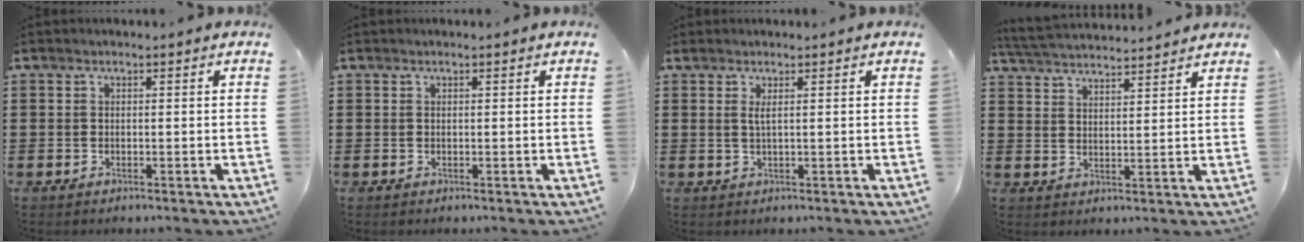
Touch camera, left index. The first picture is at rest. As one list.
[{"total": 0.0}, {"total": 1.5, "force": [0.5, 0.0, 1.4], "torque": [-0.036, -0.004, 0.006]}, {"total": 4.3, "force": [4.2, -0.1, 0.7], "torque": [-0.029, -0.021, 0.074]}]